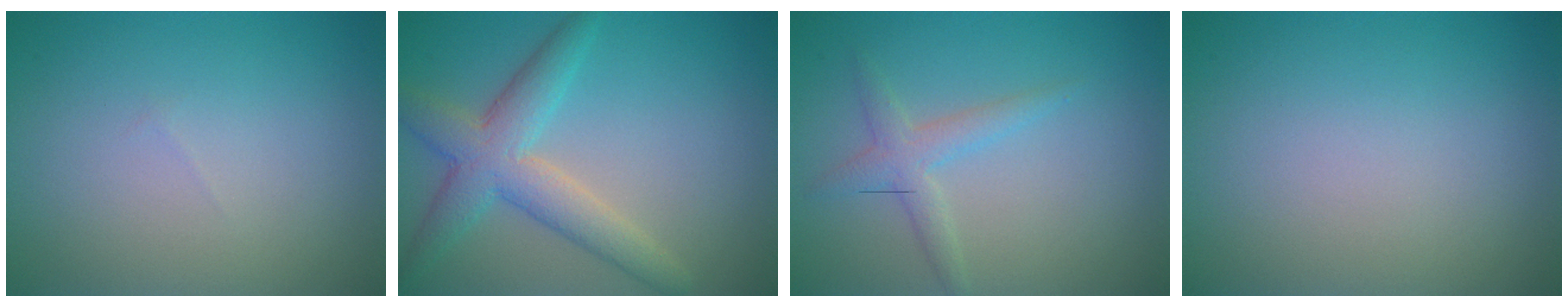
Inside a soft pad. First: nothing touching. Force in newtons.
{"total": 5.1, "press": 5.1, "slide": 0.3}
{"total": 2.1, "press": 2.1, "slide": 0.1}
{"total": 0.0}